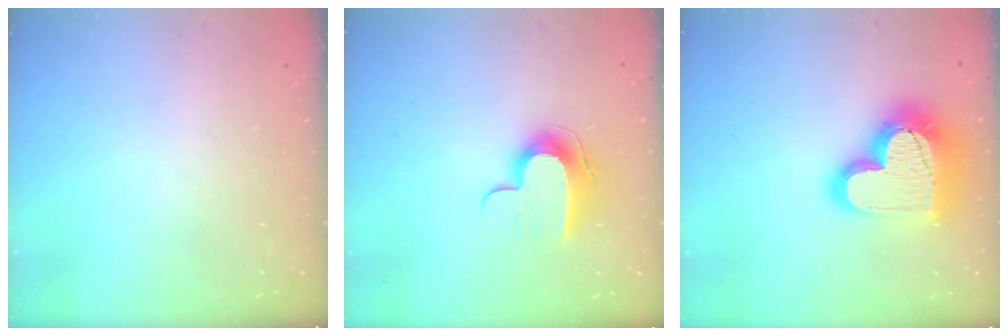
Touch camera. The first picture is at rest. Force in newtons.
{"total": 10.1, "press": 10.1, "slide": 0.3}
{"total": 25.3, "press": 25.2, "slide": 2.1}